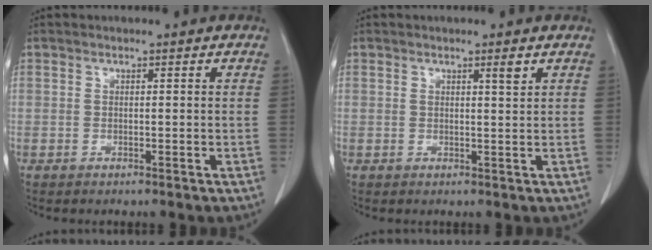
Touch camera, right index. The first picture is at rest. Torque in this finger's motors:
{"motor_torque": [0.08, 0.11, 0.04, 0.00]}